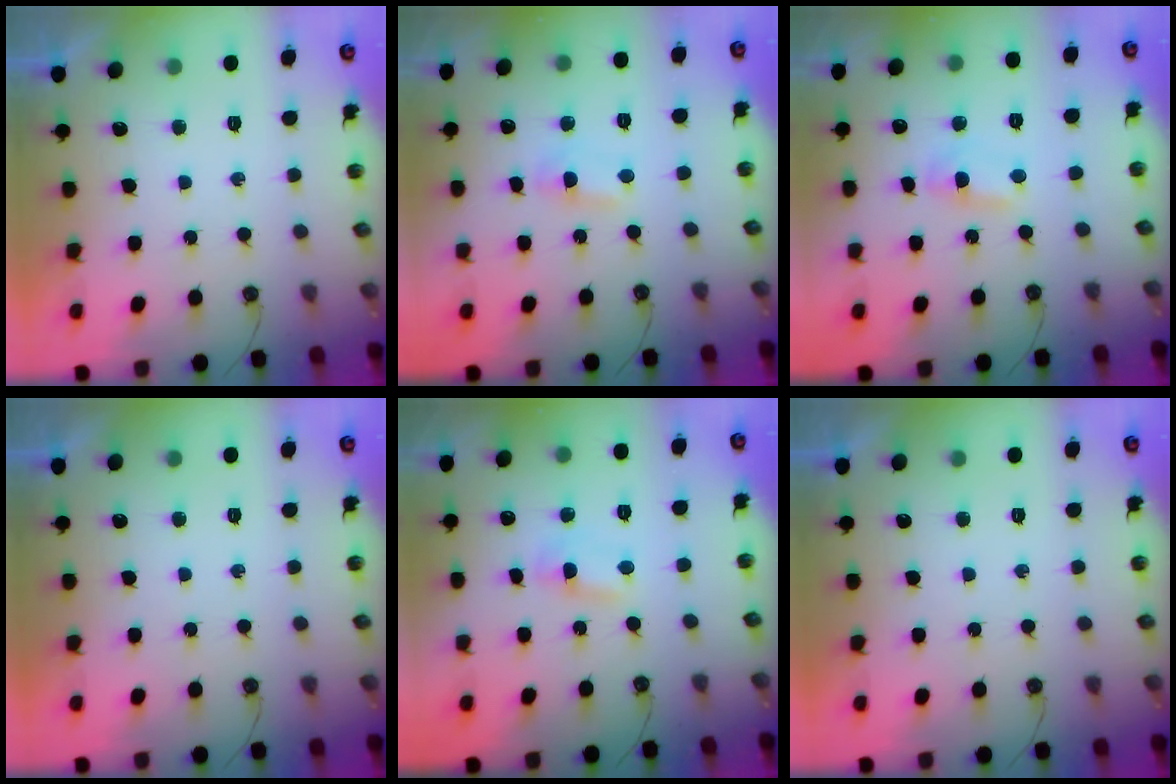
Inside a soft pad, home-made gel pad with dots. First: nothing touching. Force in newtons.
{"total": 1.2, "press": 1.0, "slide": 0.7}
{"total": 1.0, "press": 0.8, "slide": 0.6}
{"total": 0.0}
{"total": 1.6, "press": 1.6, "slide": 0.2}
{"total": 0.0}